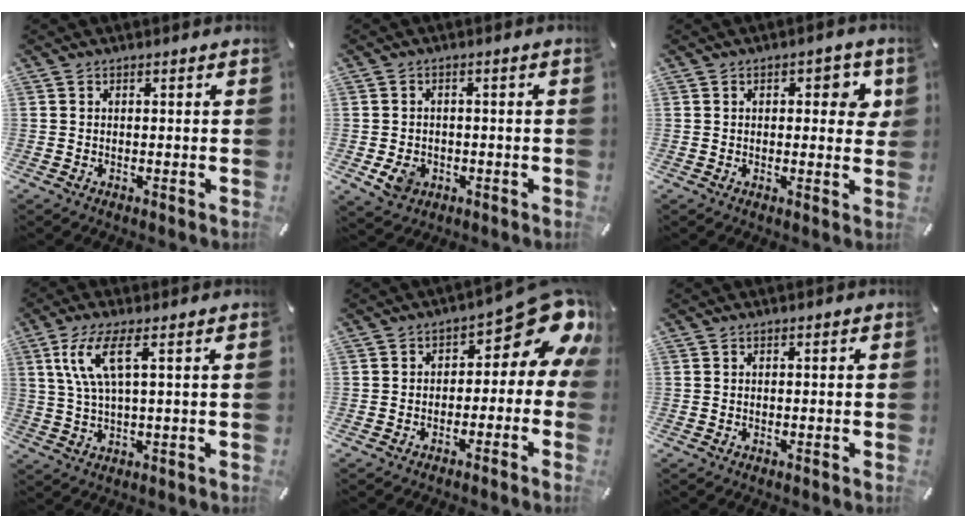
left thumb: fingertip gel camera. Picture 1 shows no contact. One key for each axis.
{"total": 5.0, "fx": -1.6, "fy": 4.2, "fz": 2.2, "tx": -0.039, "ty": -0.001, "tz": -0.032}
{"total": 5.1, "fx": 1.3, "fy": 2.5, "fz": 4.2, "tx": -0.056, "ty": -0.002, "tz": 0.013}
{"total": 8.7, "fx": 3.1, "fy": 2.0, "fz": 7.8, "tx": -0.166, "ty": 0.001, "tz": 0.052}
{"total": 10.9, "fx": 4.1, "fy": 5.7, "fz": 8.4, "tx": -0.097, "ty": -0.039, "tz": 0.066}
{"total": 0.0}